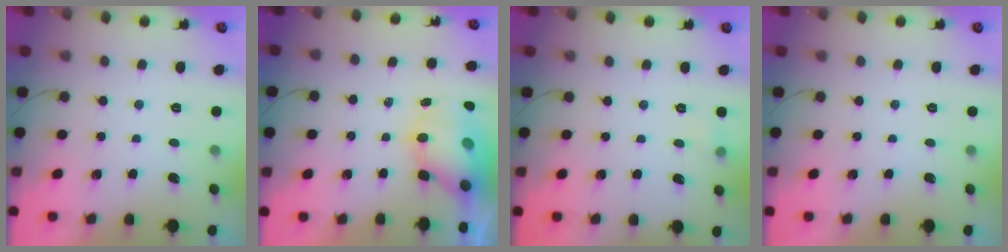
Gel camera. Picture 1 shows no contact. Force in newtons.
{"total": 8.4, "press": 8.2, "slide": 2.0}
{"total": 4.2, "press": 3.5, "slide": 2.3}
{"total": 0.0}